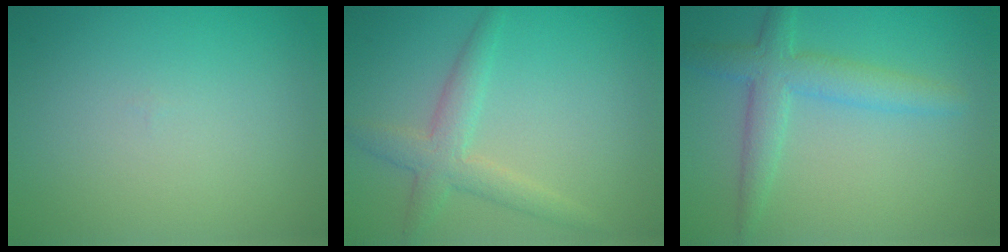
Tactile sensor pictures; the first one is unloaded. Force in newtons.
{"total": 3.3, "press": 3.3, "slide": 0.1}
{"total": 4.0, "press": 4.0, "slide": 0.1}